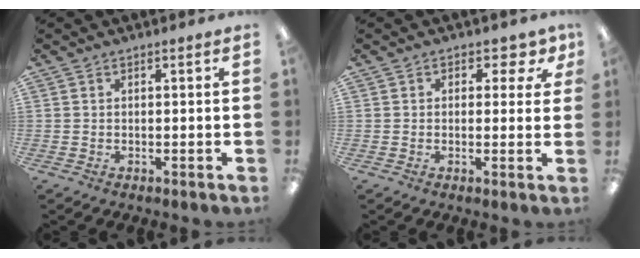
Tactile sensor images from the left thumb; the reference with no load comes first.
{"total": 3.6, "force": [1.3, 2.6, 2.1], "torque": [-0.019, 0.001, 0.018]}